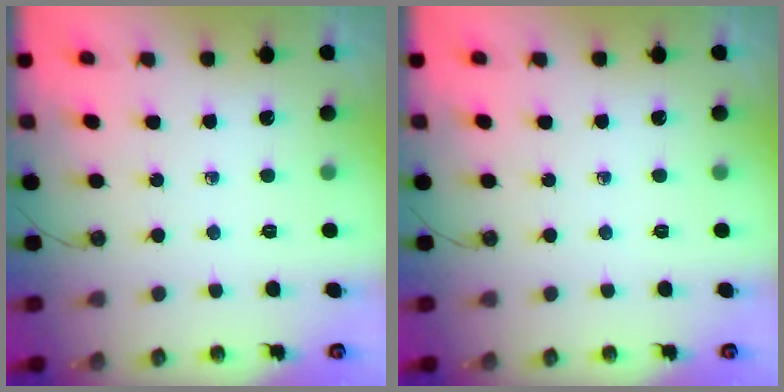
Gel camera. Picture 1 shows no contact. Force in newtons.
{"total": 0.0}